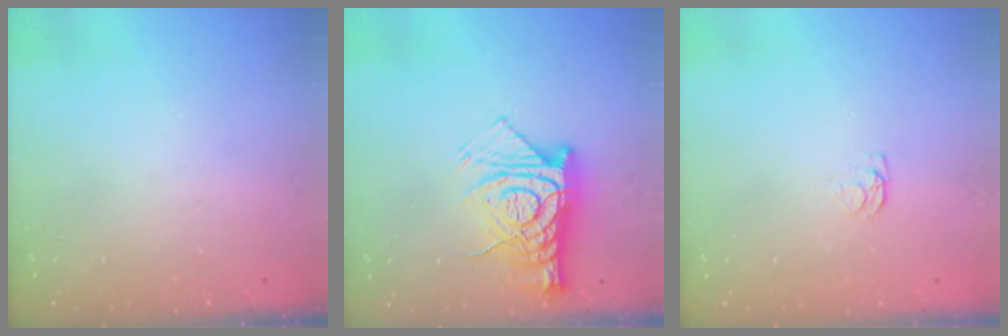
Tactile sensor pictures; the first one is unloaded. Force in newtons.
{"total": 12.2, "press": 12.1, "slide": 1.4}
{"total": 1.2, "press": 1.1, "slide": 0.3}